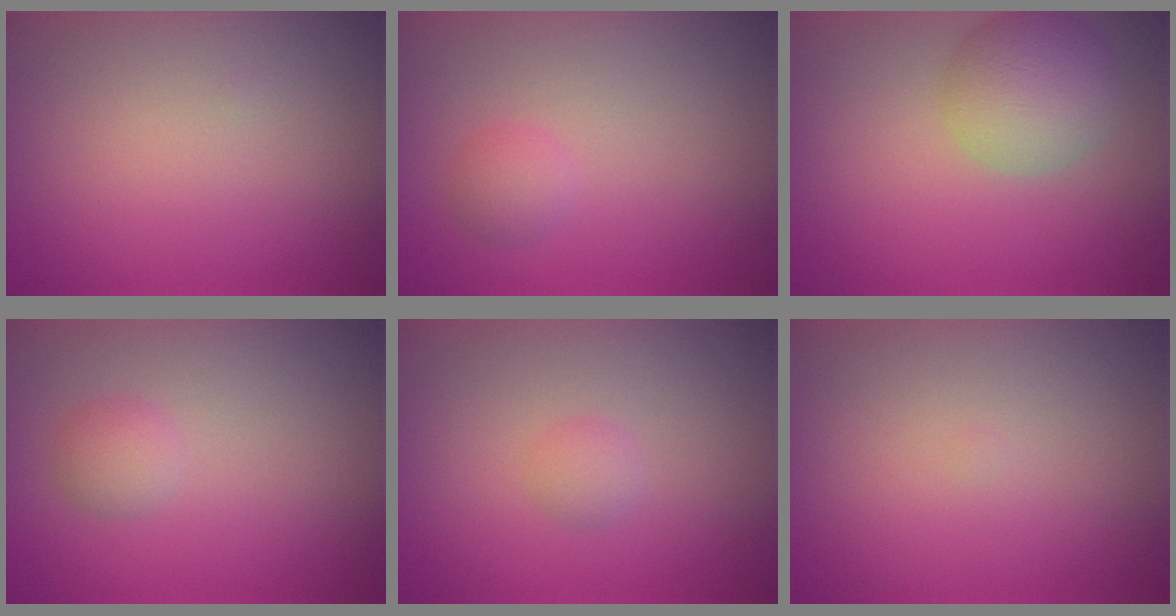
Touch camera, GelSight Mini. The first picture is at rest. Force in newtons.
{"total": 1.4, "press": 1.4, "slide": 0.1}
{"total": 4.5, "press": 4.5, "slide": 0.2}
{"total": 1.5, "press": 1.5, "slide": 0.0}
{"total": 1.1, "press": 1.1, "slide": 0.1}
{"total": 0.0}